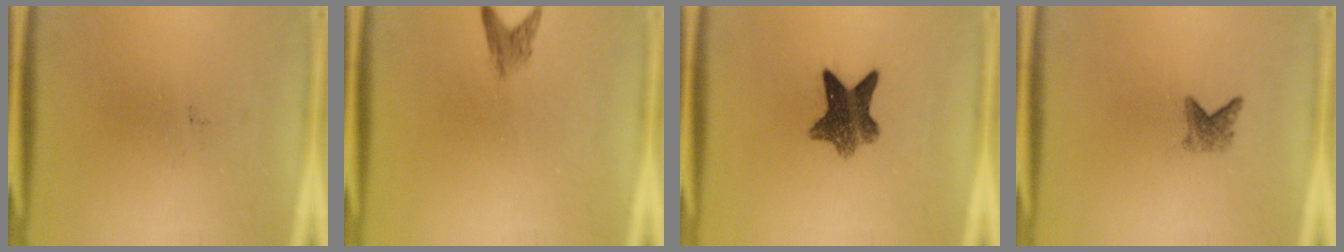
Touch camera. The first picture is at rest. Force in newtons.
{"total": 2.0}
{"total": 8.2}
{"total": 2.1}